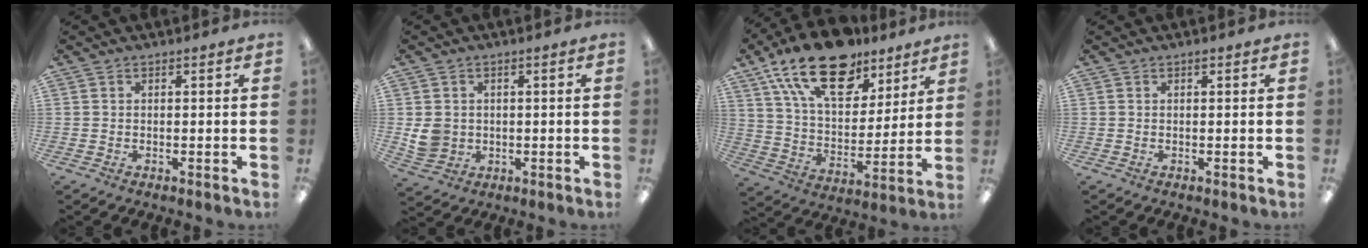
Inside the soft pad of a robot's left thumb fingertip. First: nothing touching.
{"total": 5.2, "force": [0.6, 4.8, 1.9], "torque": [-0.031, 0.003, 0.013]}
{"total": 22.2, "force": [14.6, 11.2, 12.5], "torque": [-0.216, -0.074, 0.259]}
{"total": 0.5, "force": [0.4, 0.1, 0.3], "torque": [-0.007, 0.002, 0.006]}